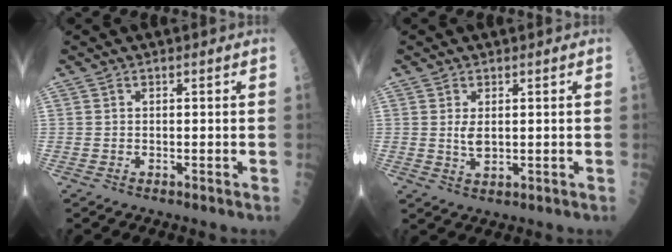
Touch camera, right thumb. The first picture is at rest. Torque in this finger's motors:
{"motor_torque": [0.39, 0.39, -0.19, -0.42, 0.00]}